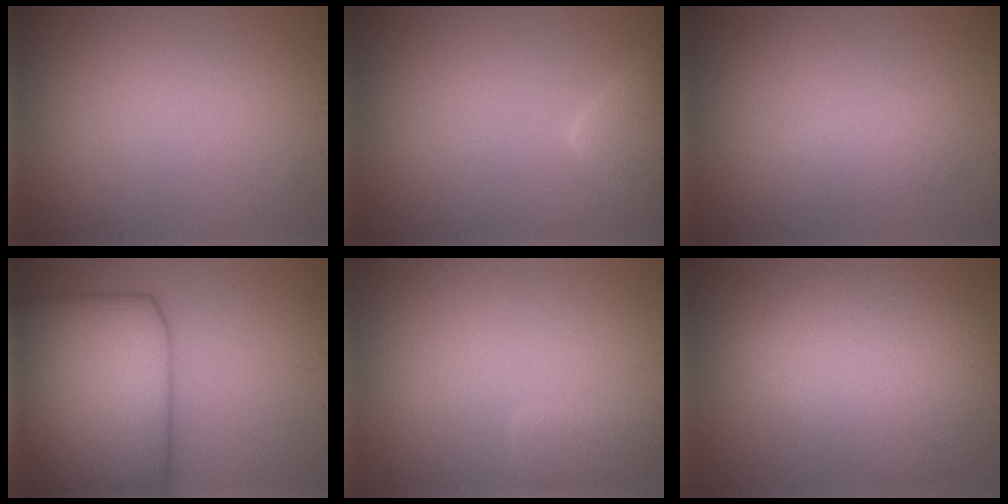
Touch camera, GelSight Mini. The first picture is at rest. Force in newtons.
{"total": 3.7, "press": 3.7, "slide": 0.3}
{"total": 2.0, "press": 2.0, "slide": 0.1}
{"total": 13.4, "press": 13.4, "slide": 0.4}
{"total": 1.7, "press": 1.7, "slide": 0.2}
{"total": 10.1, "press": 10.1, "slide": 0.8}